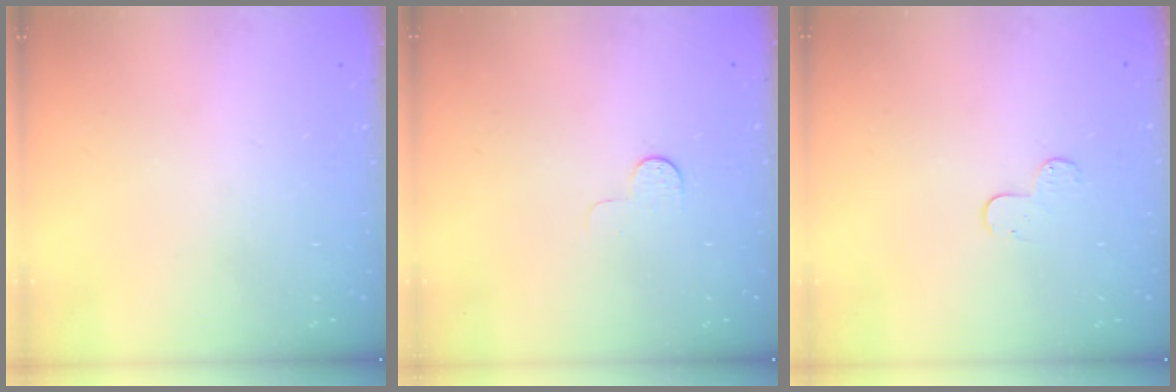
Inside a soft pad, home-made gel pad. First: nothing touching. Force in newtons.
{"total": 3.8, "press": 3.7, "slide": 0.3}
{"total": 3.9, "press": 3.9, "slide": 0.4}